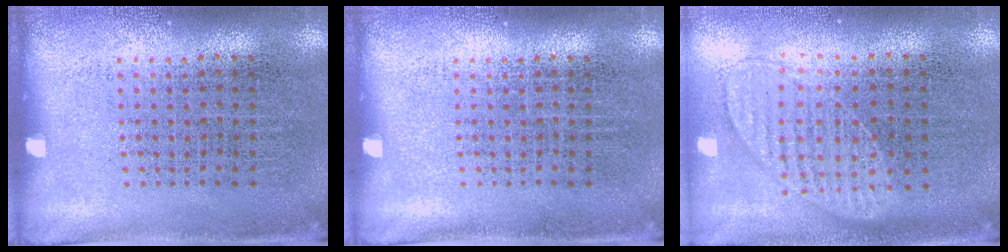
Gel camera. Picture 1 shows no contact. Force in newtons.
{"total": 0.0}
{"total": 0.9, "press": 0.9, "slide": 0.1}